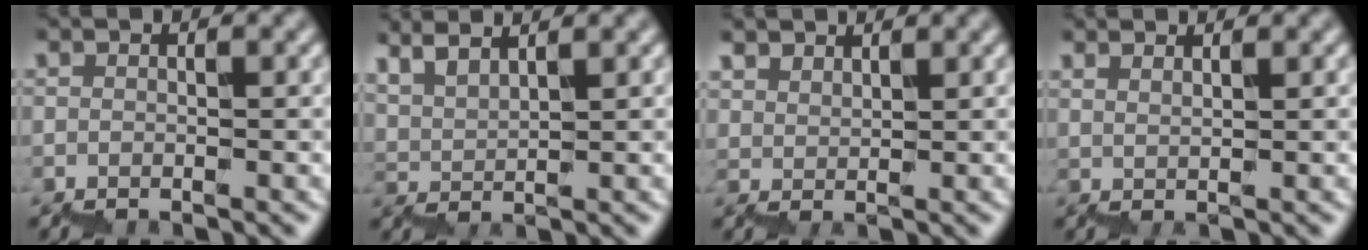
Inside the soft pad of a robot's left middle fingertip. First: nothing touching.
{"total": 4.1, "force": [3.9, 0.8, 1.0], "torque": [-0.007, 0.015, 0.076]}
{"total": 2.4, "force": [2.4, 0.2, 0.1], "torque": [0.007, 0.008, 0.049]}
{"total": 2.5, "force": [2.1, 0.8, 0.9], "torque": [0.016, 0.000, 0.031]}